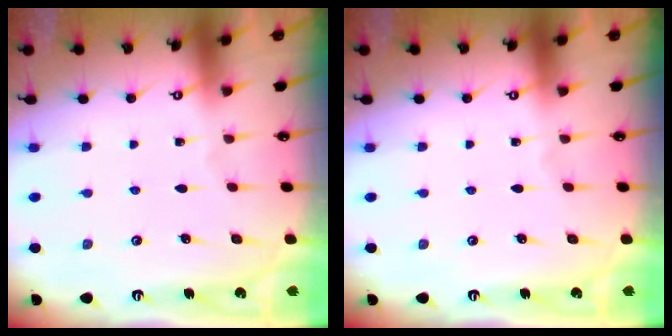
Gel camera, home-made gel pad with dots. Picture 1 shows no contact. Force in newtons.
{"total": 0.0}